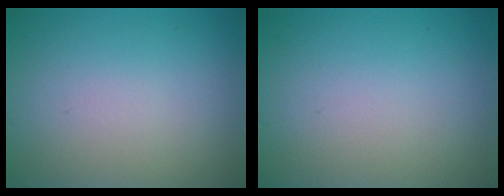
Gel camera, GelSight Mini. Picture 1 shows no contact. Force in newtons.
{"total": 0.0}